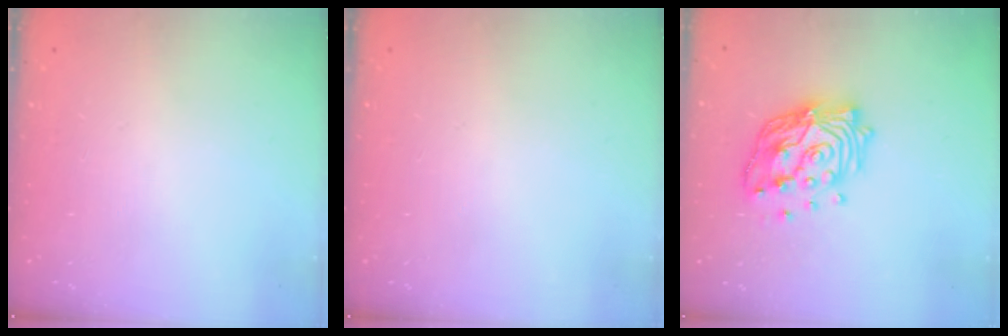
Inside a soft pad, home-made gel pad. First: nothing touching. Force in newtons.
{"total": 0.0}
{"total": 16.7, "press": 16.7, "slide": 1.5}